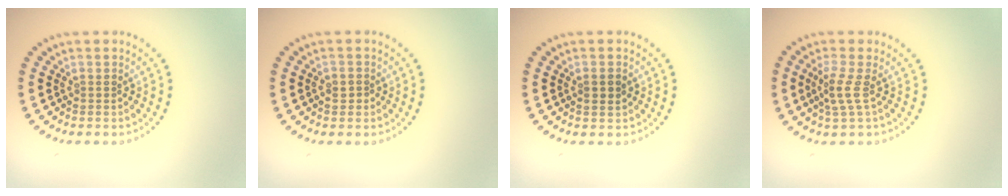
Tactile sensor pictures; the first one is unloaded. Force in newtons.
{"total": 1.3, "press": 1.3, "slide": 0.4}
{"total": 1.4, "press": 1.4, "slide": 0.2}
{"total": 2.1, "press": 1.5, "slide": 1.5}